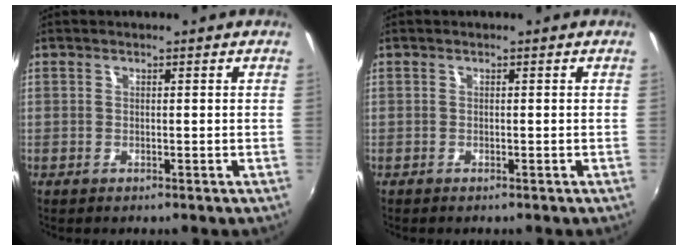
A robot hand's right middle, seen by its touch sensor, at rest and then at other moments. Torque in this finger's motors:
{"motor_torque": [0.00, -0.01, 0.01, 0.00]}